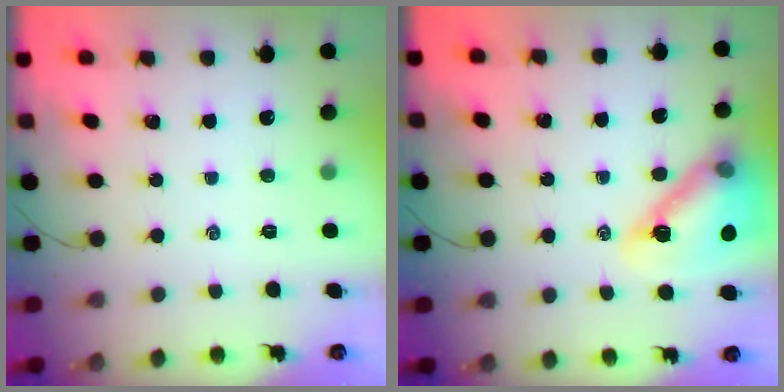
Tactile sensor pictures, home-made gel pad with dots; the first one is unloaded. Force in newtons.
{"total": 17.9, "press": 17.7, "slide": 2.6}